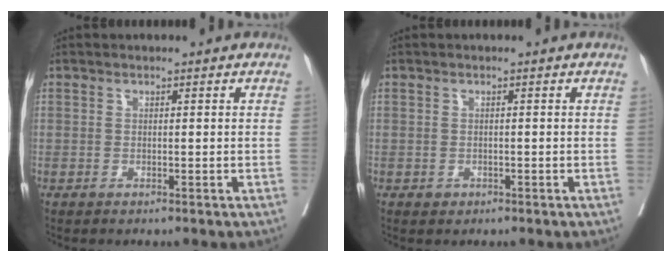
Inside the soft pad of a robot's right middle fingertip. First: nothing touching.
{"total": 0.8, "force": [-0.4, 0.7, 0.2], "torque": [-0.003, 0.003, -0.002]}